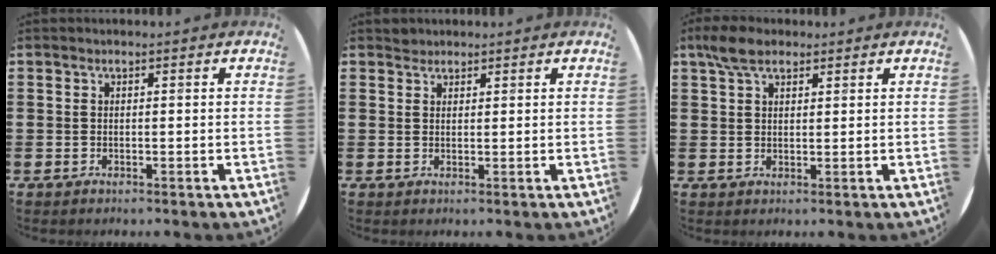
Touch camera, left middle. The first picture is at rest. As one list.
[{"total": 1.1, "force": [1.1, 0.4, -0.1], "torque": [0.001, 0.002, 0.022]}, {"total": 4.0, "force": [2.9, 1.9, 2.0], "torque": [-0.038, 0.005, 0.053]}]